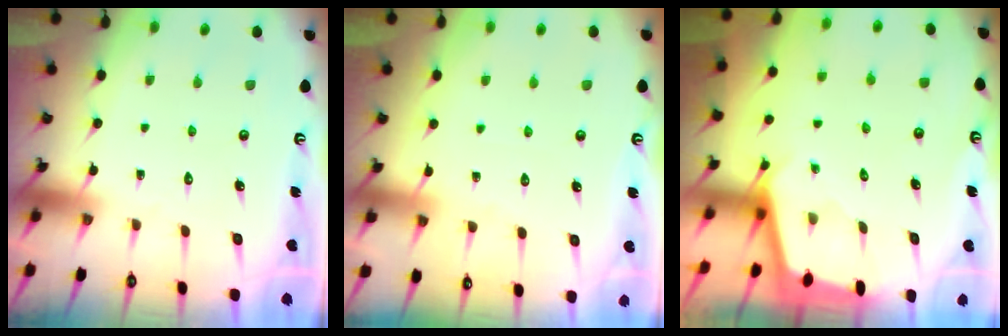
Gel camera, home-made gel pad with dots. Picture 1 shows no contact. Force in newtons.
{"total": 2.8, "press": 2.8, "slide": 0.4}
{"total": 1.8, "press": 1.8, "slide": 0.2}